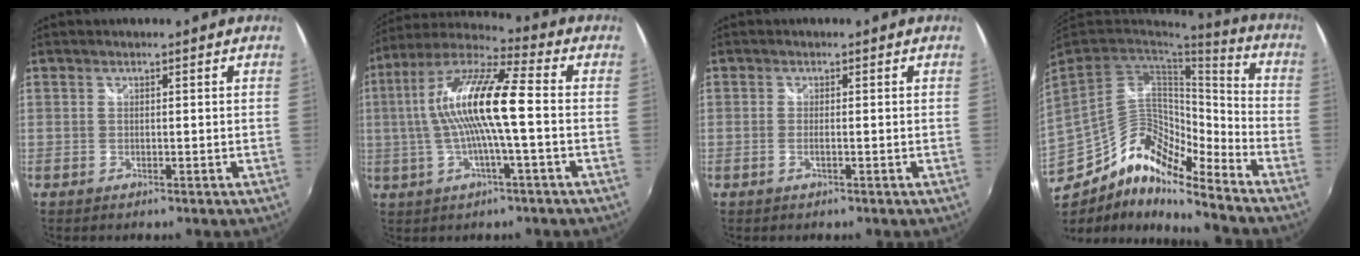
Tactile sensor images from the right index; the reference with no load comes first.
{"total": 15.5, "force": [-0.2, 1.9, 15.4], "torque": [-0.290, 0.015, -0.012]}
{"total": 1.3, "force": [-0.4, 0.1, 1.2], "torque": [-0.023, -0.001, -0.008]}
{"total": 18.8, "force": [-12.9, 8.0, 11.1], "torque": [-0.234, -0.006, -0.243]}